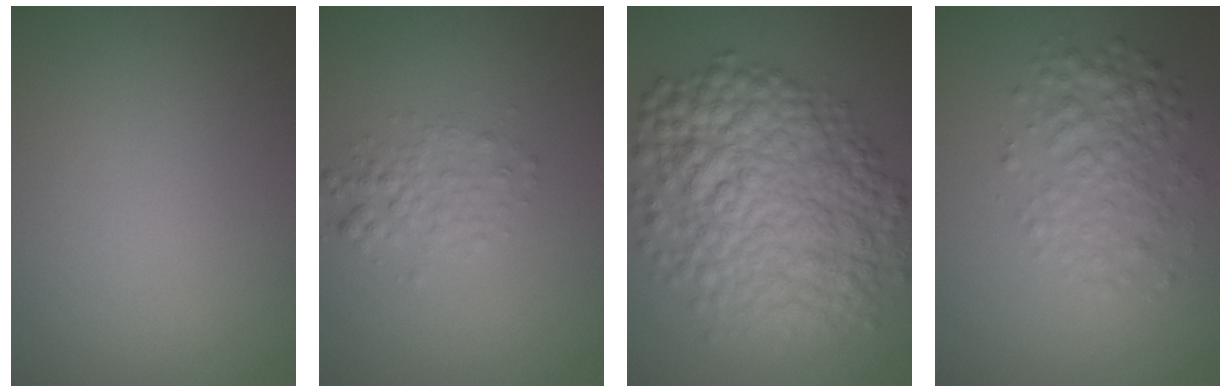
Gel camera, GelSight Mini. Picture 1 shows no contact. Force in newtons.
{"total": 2.1, "press": 2.1, "slide": 0.1}
{"total": 10.5, "press": 10.5, "slide": 0.1}
{"total": 3.8, "press": 3.8, "slide": 0.1}